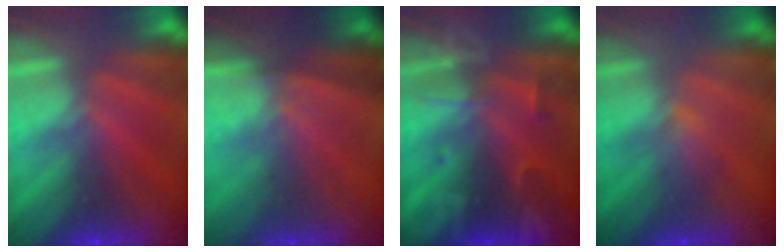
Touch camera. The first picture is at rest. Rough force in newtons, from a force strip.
{"total": 1.3}
{"total": 2.4}
{"total": 2.8}